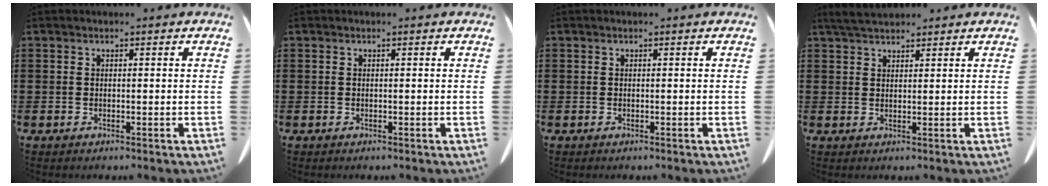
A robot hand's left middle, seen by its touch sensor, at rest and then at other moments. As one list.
[{"total": 0.0}, {"total": 0.0}, {"total": 3.1, "force": [2.8, 0.7, 1.2], "torque": [-0.031, -0.001, 0.054]}]